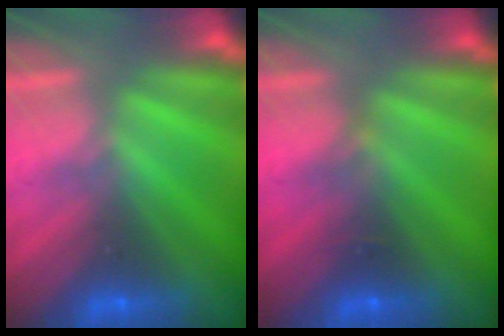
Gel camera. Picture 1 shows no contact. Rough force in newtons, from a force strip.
{"total": 2.4}